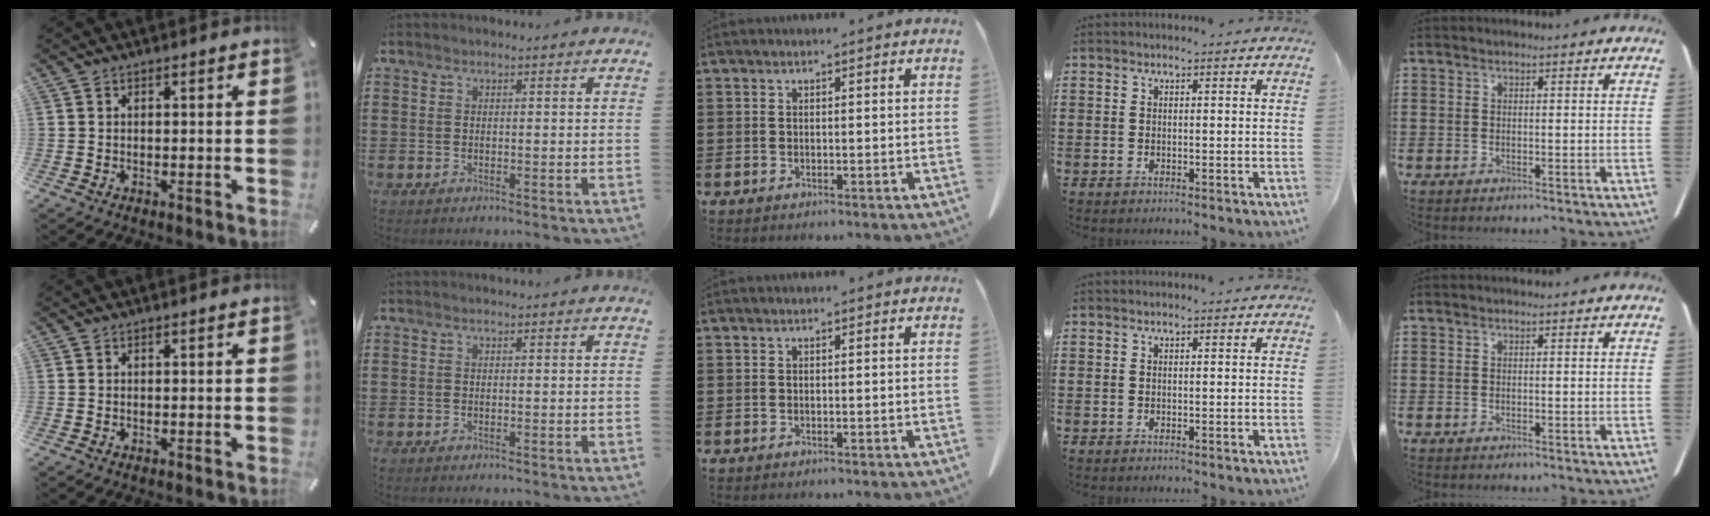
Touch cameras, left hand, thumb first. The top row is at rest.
{}